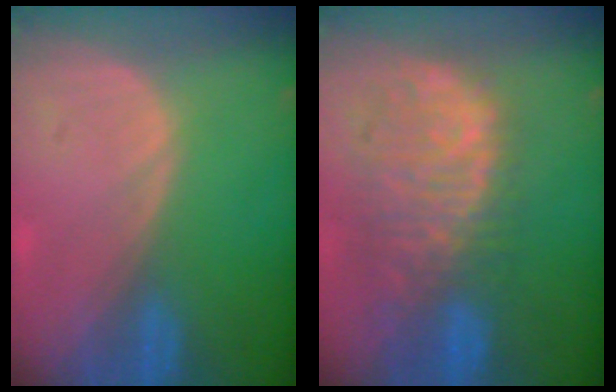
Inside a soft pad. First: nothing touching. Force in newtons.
{"total": 11.4, "press": 9.6, "slide": 6.1}